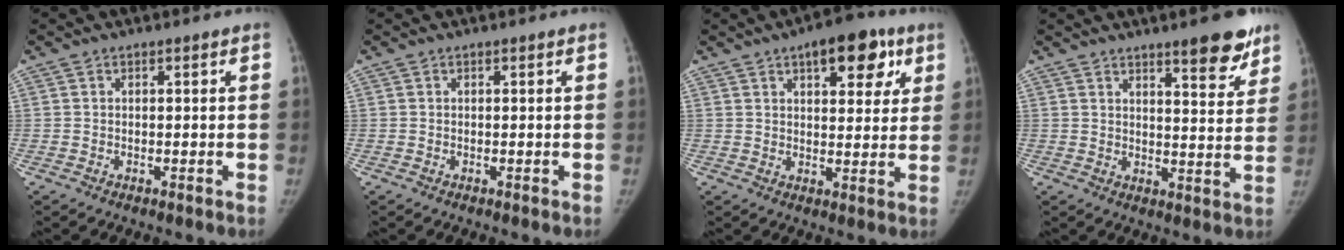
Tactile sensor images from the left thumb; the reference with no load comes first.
{"total": 0.0}
{"total": 11.9, "force": [6.1, 5.8, 8.5], "torque": [-0.070, -0.011, 0.077]}
{"total": 9.4, "force": [6.6, 2.2, 6.3], "torque": [-0.057, -0.042, 0.090]}